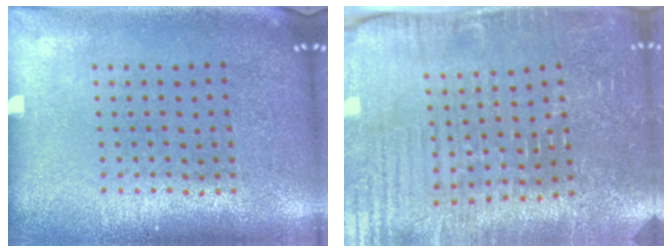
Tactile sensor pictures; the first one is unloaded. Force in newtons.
{"total": 4.3, "press": 4.2, "slide": 0.4}